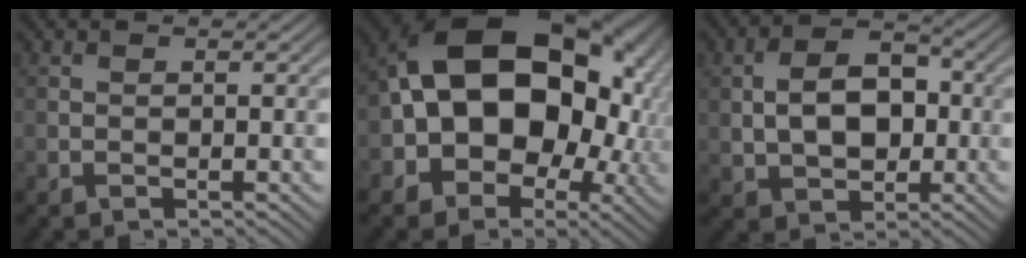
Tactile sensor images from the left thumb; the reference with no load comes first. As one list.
[{"total": 19.7, "force": [-0.5, 14.4, 13.6], "torque": [-0.196, -0.012, -0.008]}, {"total": 8.0, "force": [0.0, 5.4, 5.9], "torque": [-0.108, 0.004, -0.005]}]